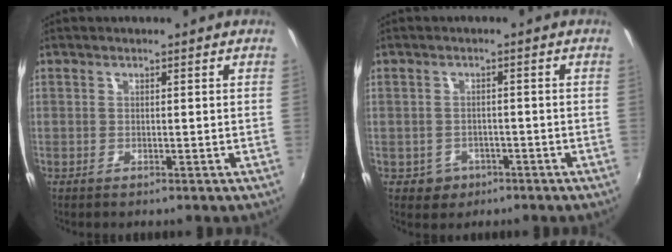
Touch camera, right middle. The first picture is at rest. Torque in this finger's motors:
{"motor_torque": [0.25, -0.38, 0.02, -0.01]}